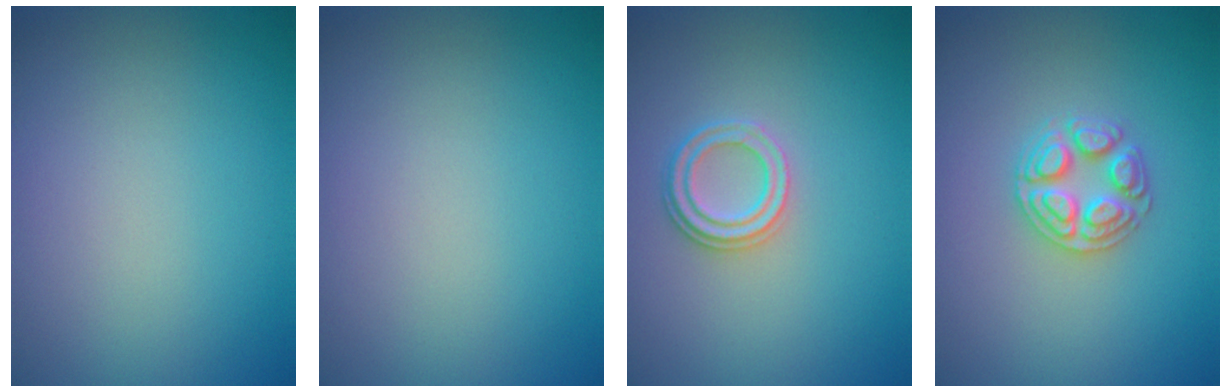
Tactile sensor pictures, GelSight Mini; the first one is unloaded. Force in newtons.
{"total": 0.0}
{"total": 2.3, "press": 2.2, "slide": 0.8}
{"total": 2.5, "press": 2.5, "slide": 0.4}